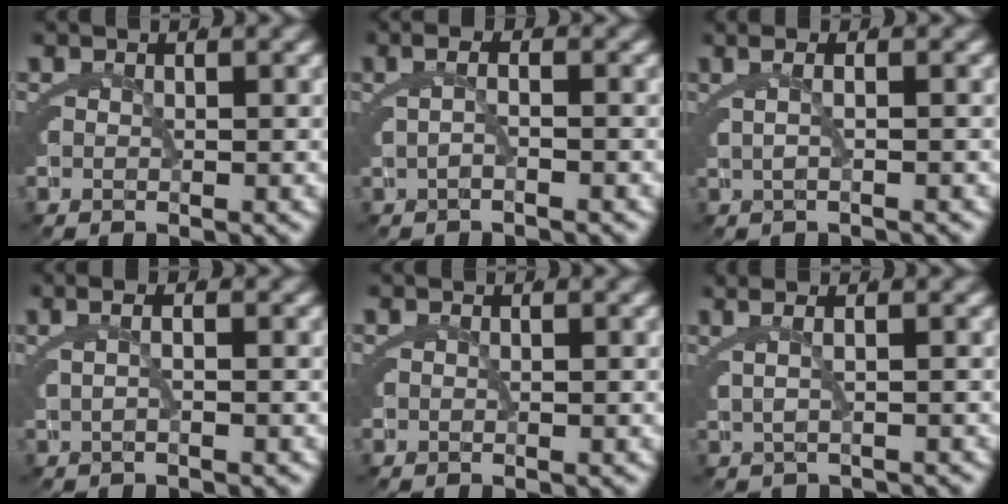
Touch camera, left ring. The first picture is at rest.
{"total": 1.7, "force": [-0.5, 0.1, 1.6], "torque": [-0.027, 0.008, -0.010]}
{"total": 2.0, "force": [0.2, 0.0, 1.9], "torque": [-0.028, 0.017, 0.000]}
{"total": 1.7, "force": [0.1, 0.2, 1.7], "torque": [-0.025, 0.014, 0.000]}
{"total": 0.0}
{"total": 2.5, "force": [0.6, 0.7, 2.3], "torque": [-0.031, 0.020, 0.008]}